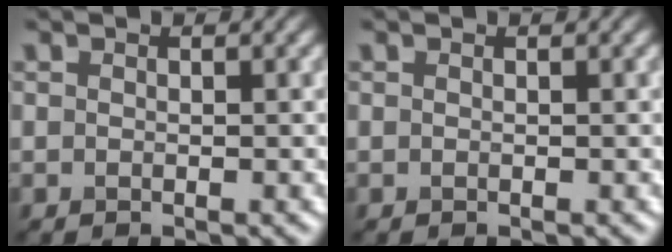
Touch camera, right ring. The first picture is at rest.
{"total": 0.0}